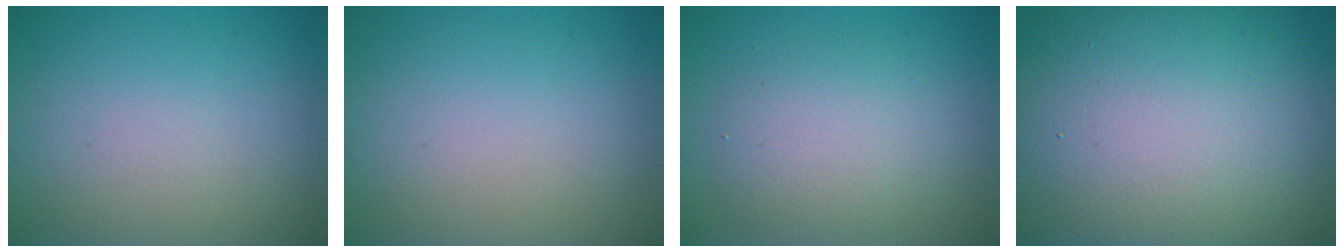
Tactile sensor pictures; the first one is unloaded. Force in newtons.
{"total": 0.0}
{"total": 3.8, "press": 3.8, "slide": 0.1}
{"total": 20.4, "press": 20.4, "slide": 1.1}